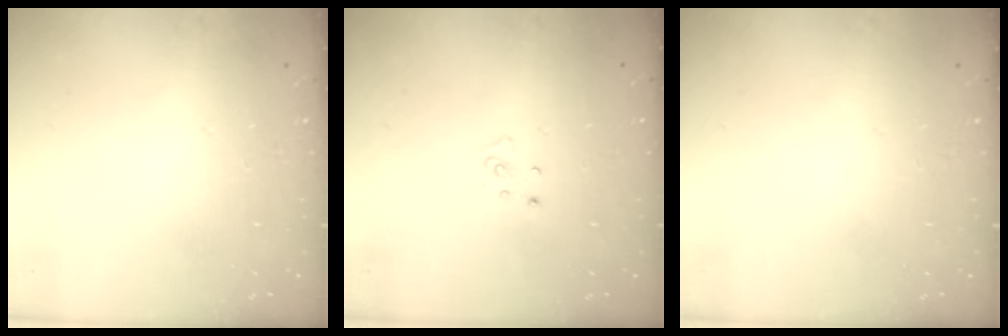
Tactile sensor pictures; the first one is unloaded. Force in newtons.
{"total": 3.1, "press": 3.1, "slide": 0.2}
{"total": 0.0}